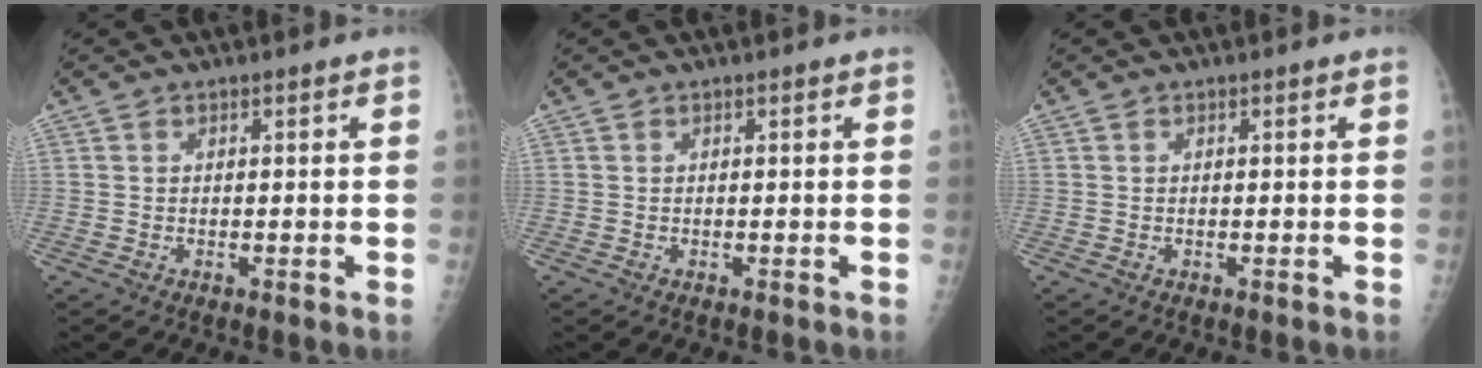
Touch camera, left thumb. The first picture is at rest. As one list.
[{"total": 0.0}, {"total": 0.0}]